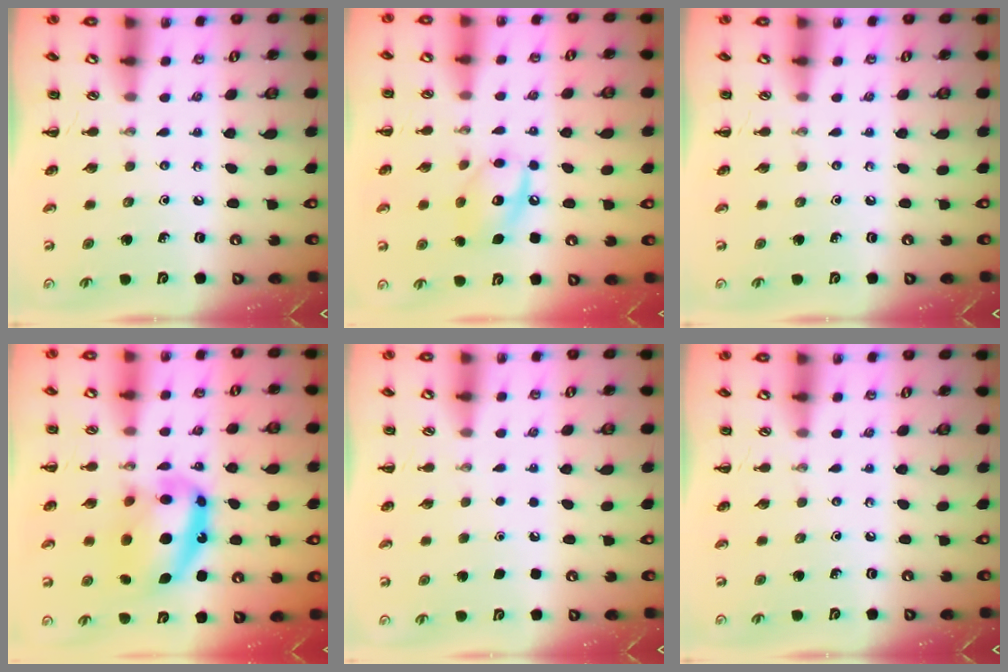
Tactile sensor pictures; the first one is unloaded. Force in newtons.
{"total": 11.3, "press": 11.3, "slide": 1.0}
{"total": 0.0}
{"total": 14.6, "press": 14.1, "slide": 3.8}
{"total": 1.7, "press": 1.7, "slide": 0.1}
{"total": 0.0}